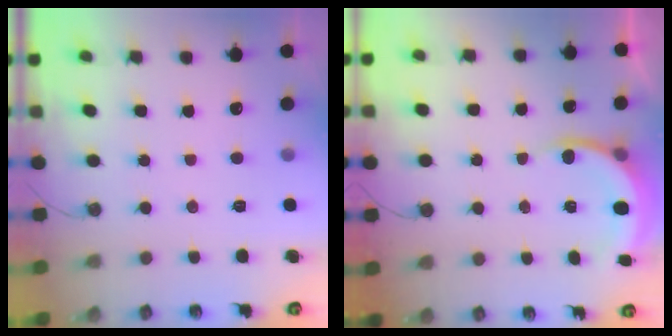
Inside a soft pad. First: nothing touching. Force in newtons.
{"total": 6.3, "press": 6.2, "slide": 1.0}